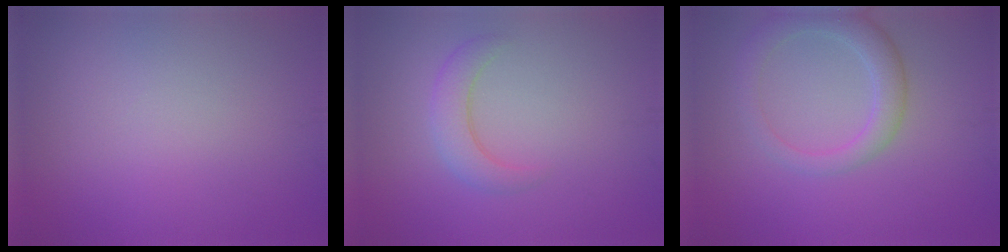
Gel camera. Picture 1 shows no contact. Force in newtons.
{"total": 2.4, "press": 2.4, "slide": 0.1}
{"total": 3.6, "press": 3.5, "slide": 0.2}